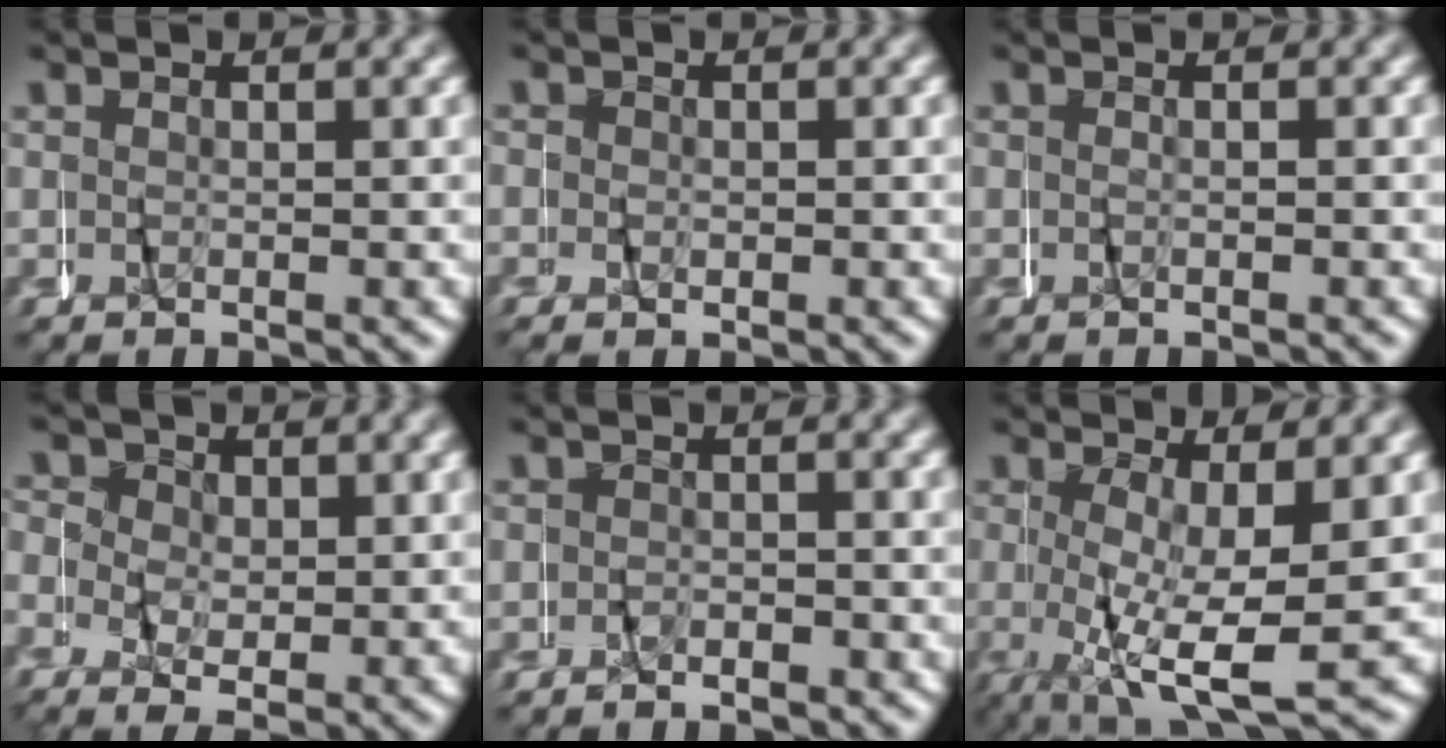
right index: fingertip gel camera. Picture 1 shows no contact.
{"total": 0.8, "force": [-0.1, 0.6, 0.5], "torque": [-0.006, 0.001, -0.003]}
{"total": 0.7, "force": [-0.7, -0.1, 0.1], "torque": [-0.011, 0.000, -0.013]}
{"total": 4.7, "force": [0.6, 3.4, 3.2], "torque": [-0.042, 0.002, 0.004]}
{"total": 1.3, "force": [-1.0, 0.7, 0.5], "torque": [-0.016, -0.002, -0.021]}
{"total": 8.0, "force": [-1.2, 2.7, 7.4], "torque": [-0.134, -0.029, -0.002]}